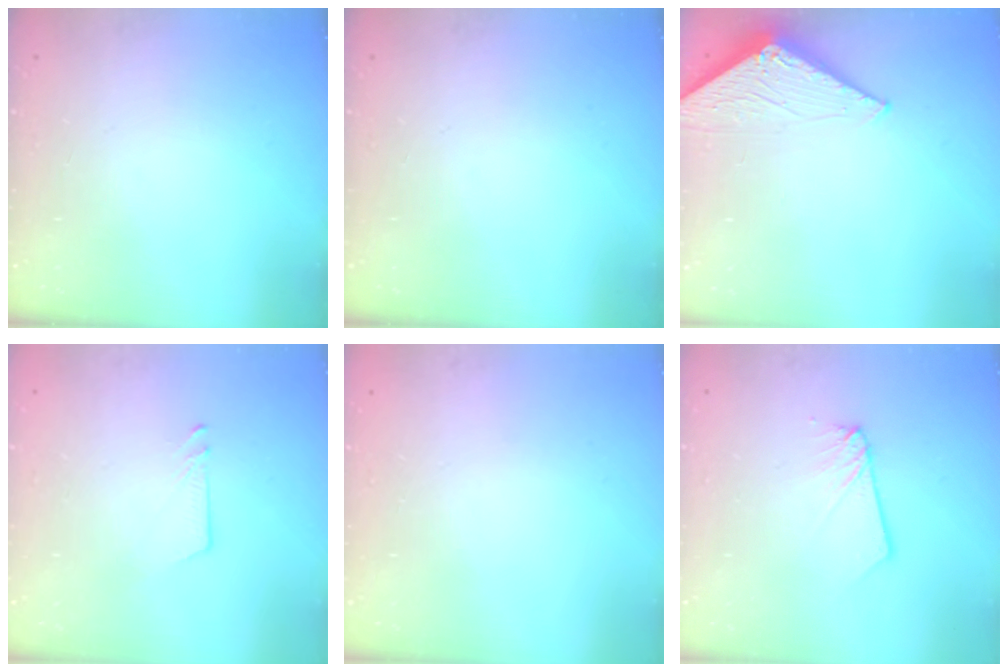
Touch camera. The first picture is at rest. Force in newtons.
{"total": 0.0}
{"total": 3.0, "press": 3.0, "slide": 0.2}
{"total": 3.2, "press": 3.2, "slide": 0.4}
{"total": 0.0}
{"total": 2.6, "press": 2.6, "slide": 0.2}